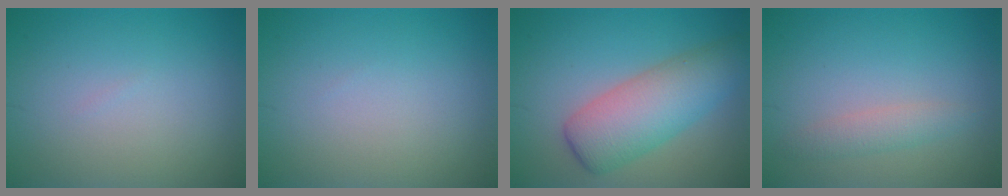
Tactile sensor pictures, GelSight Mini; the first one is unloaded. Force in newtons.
{"total": 0.0}
{"total": 6.3, "press": 6.3, "slide": 0.2}
{"total": 1.7, "press": 1.7, "slide": 0.1}